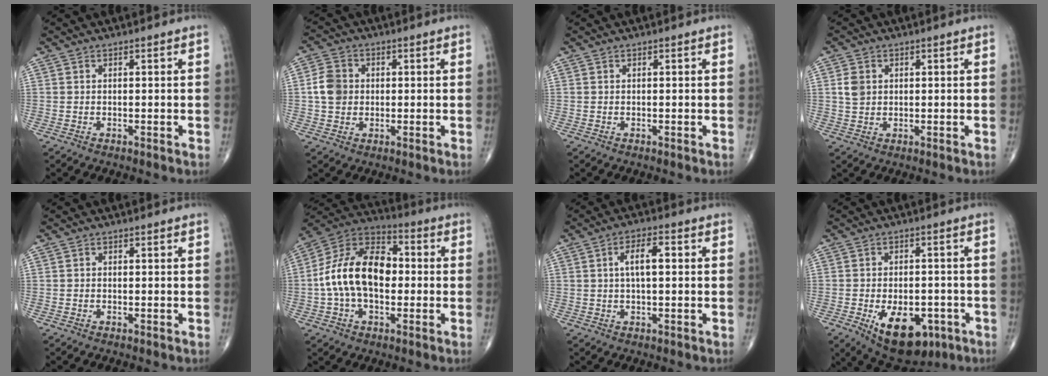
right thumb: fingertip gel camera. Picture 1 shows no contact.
{"total": 5.8, "force": [0.2, 4.9, 3.1], "torque": [-0.047, 0.008, 0.000]}
{"total": 0.0}
{"total": 3.3, "force": [0.7, 2.7, 1.8], "torque": [-0.024, 0.001, 0.015]}
{"total": 0.0}
{"total": 17.3, "force": [-0.5, 10.8, 13.6], "torque": [-0.231, 0.038, -0.018]}
{"total": 5.4, "force": [0.8, 2.1, 4.9], "torque": [-0.083, 0.010, 0.008]}
{"total": 14.0, "force": [-5.8, 7.8, 10.0], "torque": [-0.125, 0.011, -0.073]}